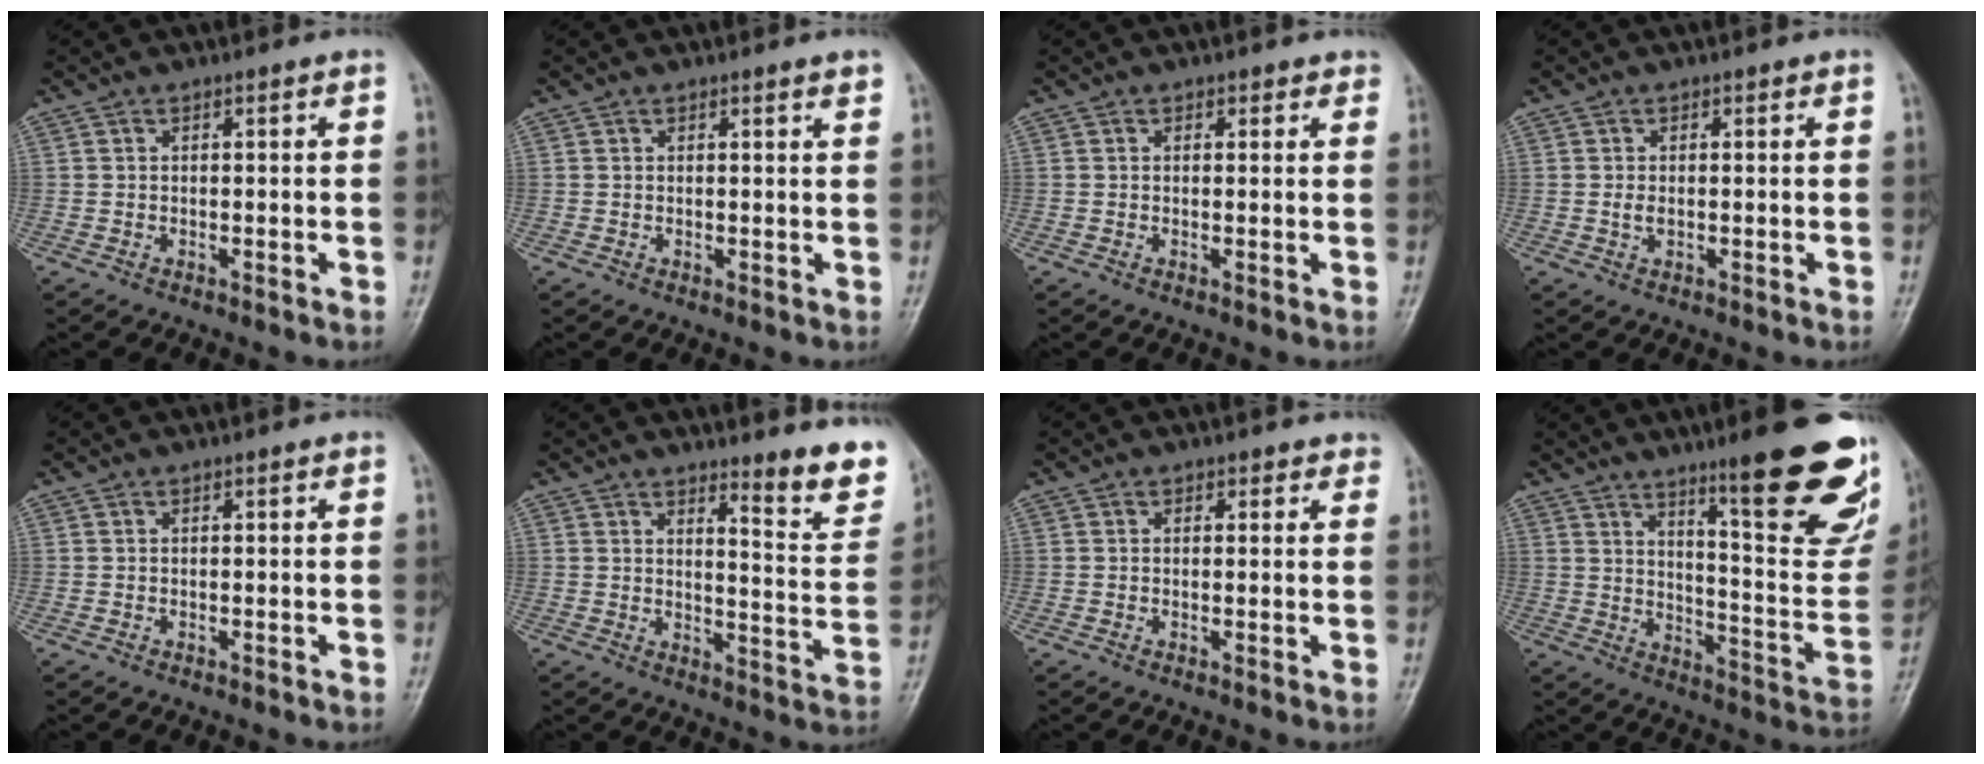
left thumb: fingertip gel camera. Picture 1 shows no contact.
{"total": 1.4, "force": [1.1, 0.0, 0.9], "torque": [-0.008, -0.004, 0.012]}
{"total": 1.4, "force": [0.9, 1.0, 0.4], "torque": [0.016, -0.004, 0.005]}
{"total": 1.3, "force": [0.0, 0.8, 1.0], "torque": [-0.020, -0.002, -0.001]}
{"total": 0.0}
{"total": 10.3, "force": [7.5, 2.0, 6.7], "torque": [-0.056, -0.064, 0.098]}
{"total": 1.7, "force": [1.1, 1.1, 0.4], "torque": [0.020, -0.004, 0.007]}
{"total": 24.2, "force": [14.8, 4.5, 18.6], "torque": [-0.214, -0.086, 0.212]}